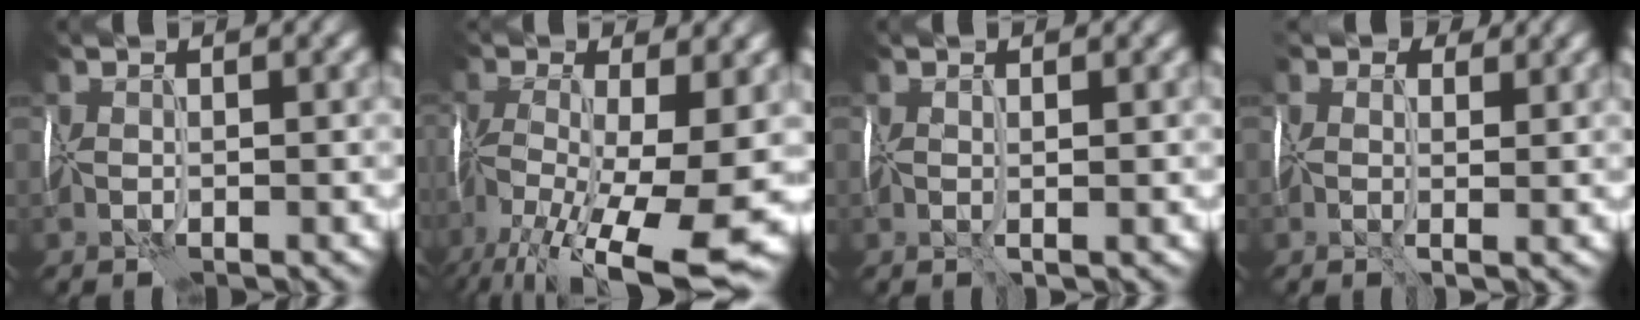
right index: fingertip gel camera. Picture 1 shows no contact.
{"total": 14.6, "force": [-6.0, 5.6, 12.1], "torque": [-0.245, -0.006, -0.098]}
{"total": 0.6, "force": [0.3, -0.2, 0.5], "torque": [-0.020, -0.003, 0.003]}
{"total": 2.4, "force": [0.7, 1.7, 1.4], "torque": [-0.032, 0.009, 0.007]}